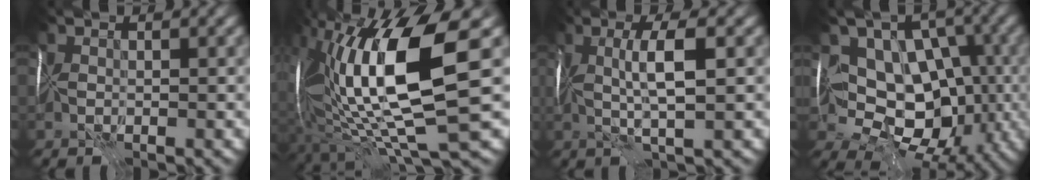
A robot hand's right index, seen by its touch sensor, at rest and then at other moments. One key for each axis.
{"total": 12.9, "fx": 1.3, "fy": 2.5, "fz": 12.6, "tx": -0.223, "ty": -0.012, "tz": 0.029}
{"total": 3.2, "fx": 0.2, "fy": -0.8, "fz": 3.1, "tx": -0.046, "ty": -0.004, "tz": 0.008}
{"total": 8.3, "fx": -0.7, "fy": 6.2, "fz": 5.4, "tx": -0.029, "ty": -0.022, "tz": -0.013}